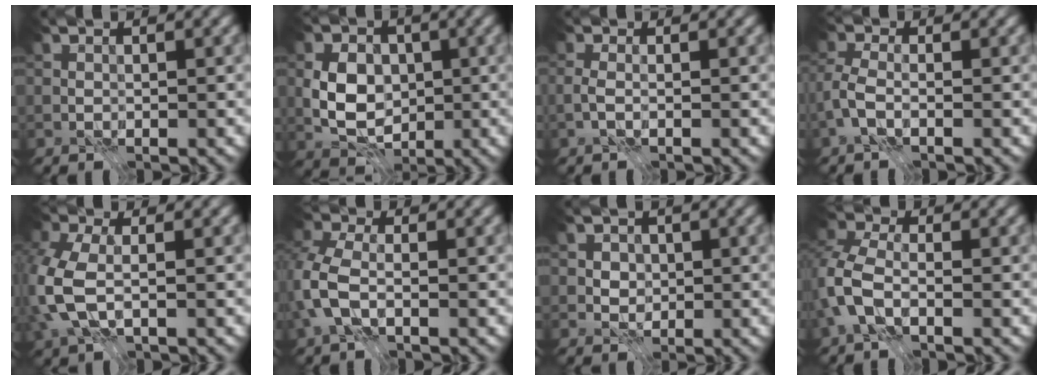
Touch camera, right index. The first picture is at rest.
{"total": 5.6, "force": [-0.5, 4.1, 3.7], "torque": [-0.069, 0.000, -0.016]}
{"total": 1.4, "force": [-0.7, 0.5, 1.1], "torque": [-0.026, -0.001, -0.014]}
{"total": 2.9, "force": [-1.6, 1.3, 2.0], "torque": [-0.054, 0.001, -0.038]}
{"total": 6.9, "force": [-1.5, 4.3, 5.2], "torque": [-0.152, -0.006, -0.032]}
{"total": 5.4, "force": [-1.6, 3.4, 3.9], "torque": [-0.109, 0.002, -0.043]}
{"total": 2.1, "force": [0.3, 1.8, 1.0], "torque": [-0.018, 0.006, 0.008]}
{"total": 5.1, "force": [-1.9, 3.1, 3.5], "torque": [-0.098, 0.003, -0.053]}